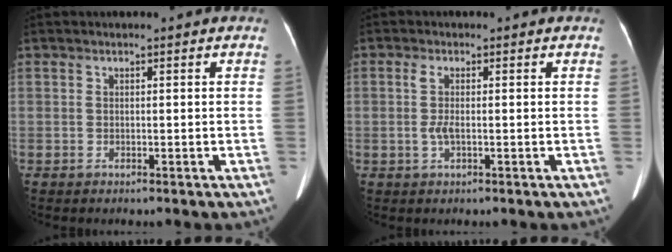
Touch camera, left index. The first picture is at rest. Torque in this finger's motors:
{"motor_torque": [0.45, -0.07, 0.25, 0.09]}